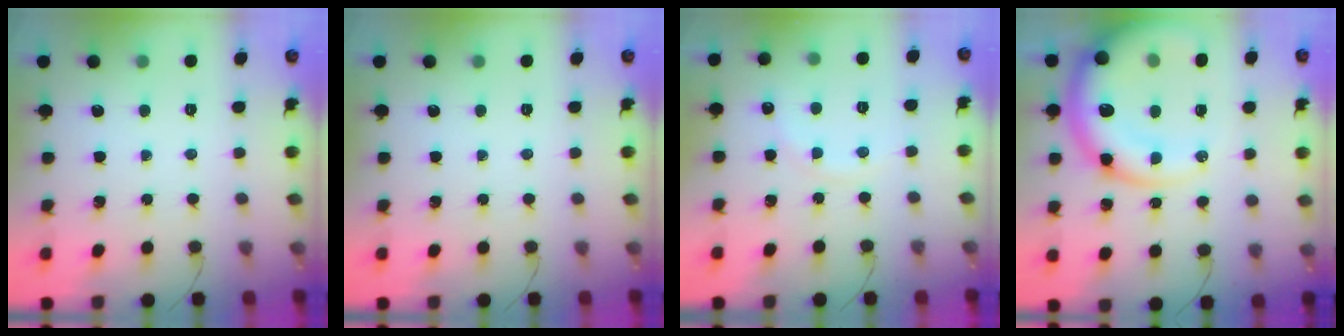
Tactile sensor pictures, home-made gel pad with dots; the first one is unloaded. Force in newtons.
{"total": 0.0}
{"total": 7.1, "press": 7.0, "slide": 1.4}
{"total": 19.8, "press": 19.1, "slide": 5.0}